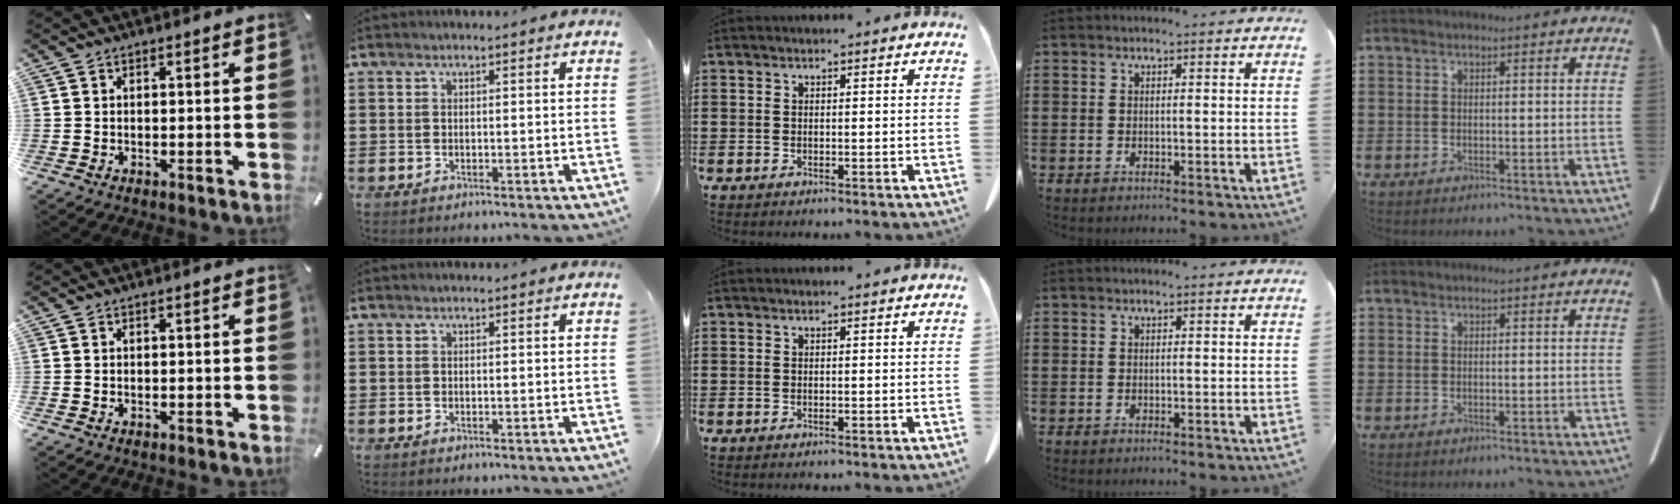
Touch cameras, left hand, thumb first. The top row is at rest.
{}